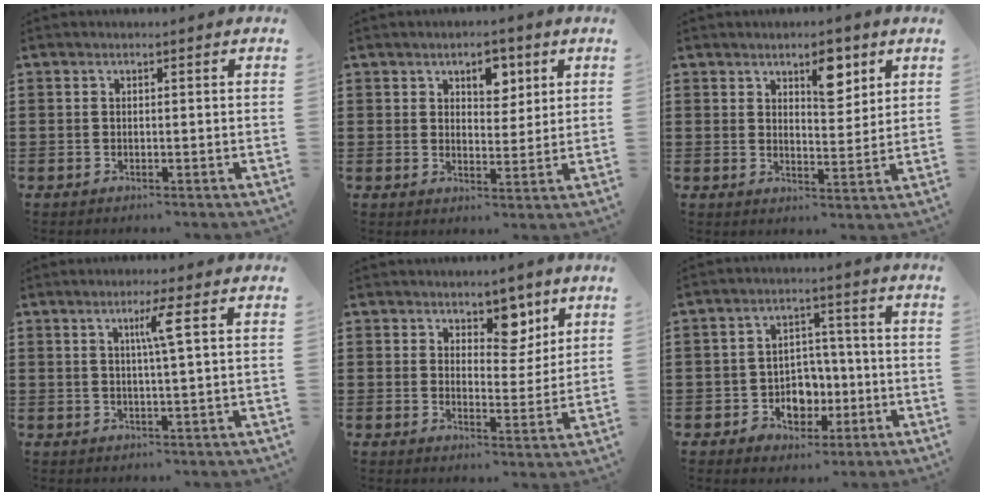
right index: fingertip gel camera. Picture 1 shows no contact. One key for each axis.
{"total": 4.6, "fx": 2.7, "fy": 2.8, "fz": 2.4, "tx": -0.042, "ty": 0.009, "tz": 0.044}
{"total": 6.5, "fx": 3.9, "fy": 3.0, "fz": 4.2, "tx": -0.054, "ty": -0.005, "tz": 0.061}
{"total": 4.0, "fx": 1.2, "fy": -0.4, "fz": 3.8, "tx": -0.074, "ty": -0.002, "tz": 0.015}
{"total": 6.2, "fx": 4.5, "fy": 3.5, "fz": 2.2, "tx": -0.034, "ty": -0.015, "tz": 0.076}
{"total": 5.8, "fx": -1.9, "fy": 5.0, "fz": 2.3, "tx": -0.044, "ty": 0.010, "tz": -0.031}